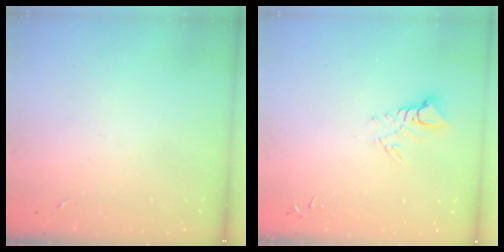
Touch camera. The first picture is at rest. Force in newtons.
{"total": 7.1, "press": 7.1, "slide": 0.7}